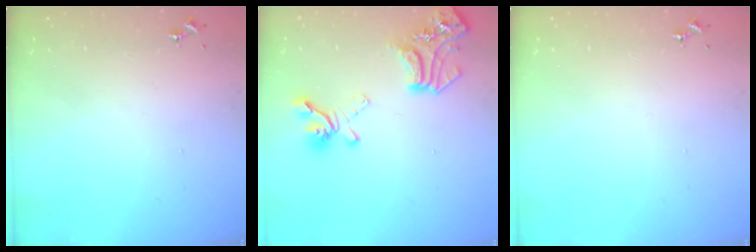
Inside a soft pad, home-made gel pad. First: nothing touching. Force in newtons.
{"total": 19.9, "press": 19.9, "slide": 1.2}
{"total": 0.0}